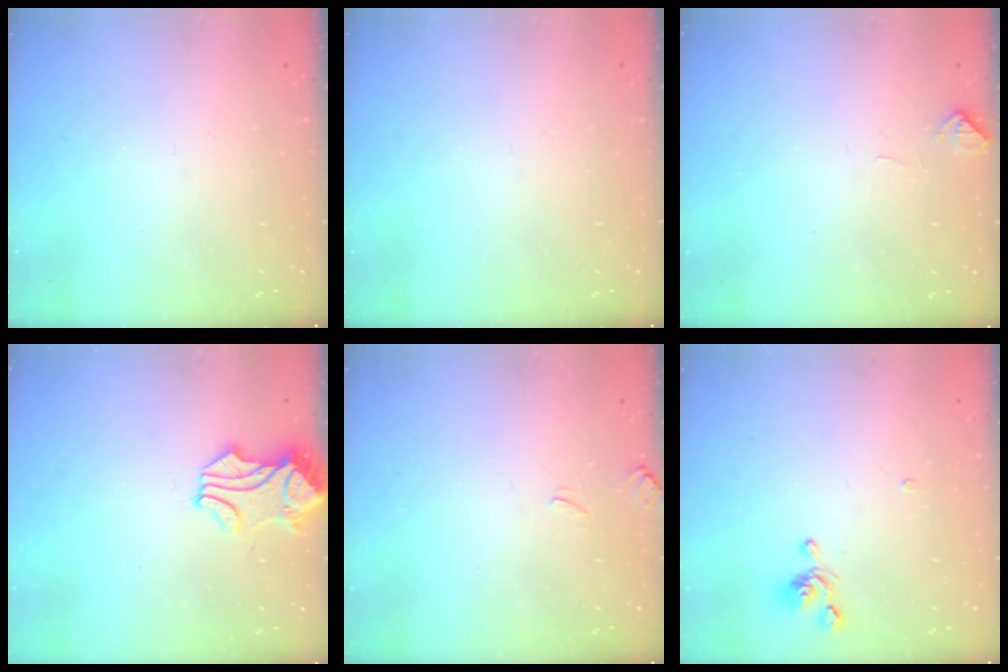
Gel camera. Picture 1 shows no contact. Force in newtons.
{"total": 0.0}
{"total": 2.7, "press": 2.7, "slide": 0.4}
{"total": 1.7, "press": 1.5, "slide": 0.8}
{"total": 3.6, "press": 3.6, "slide": 0.6}
{"total": 2.4, "press": 2.3, "slide": 0.7}